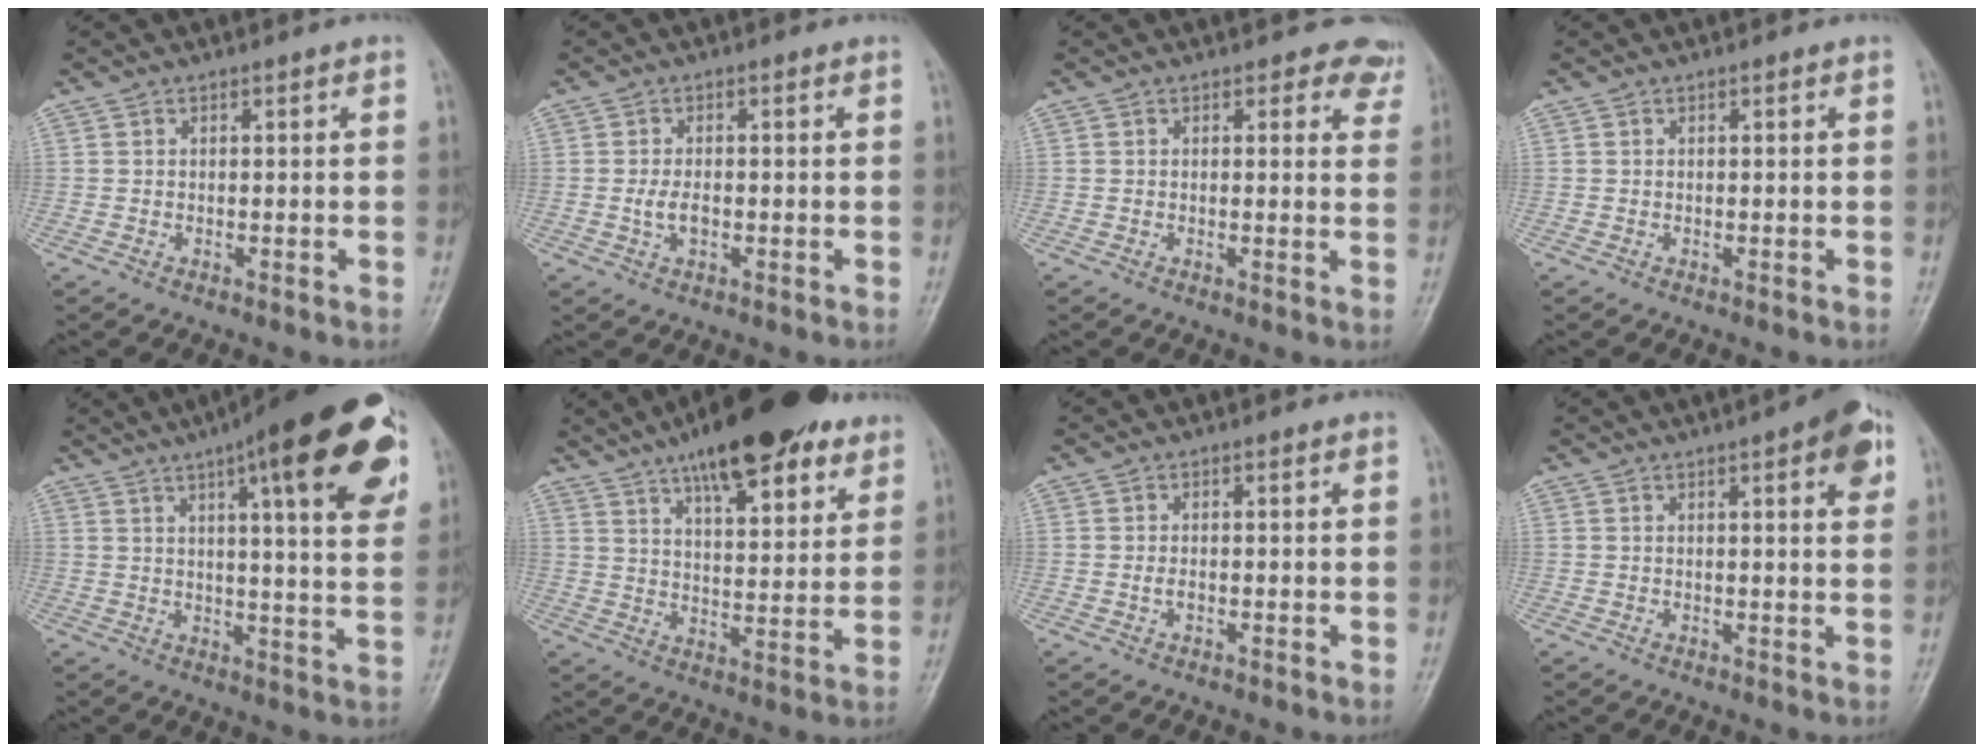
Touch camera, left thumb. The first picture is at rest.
{"total": 3.0, "force": [-0.5, 1.7, 2.4], "torque": [-0.046, 0.000, -0.011]}
{"total": 5.1, "force": [4.2, 2.7, 1.2], "torque": [0.026, -0.019, 0.023]}
{"total": 0.0}
{"total": 22.3, "force": [10.3, 5.1, 19.1], "torque": [-0.242, -0.014, 0.134]}
{"total": 21.0, "force": [13.4, 7.2, 14.4], "torque": [-0.185, -0.034, 0.203]}
{"total": 1.1, "force": [-0.1, 0.7, 0.9], "torque": [-0.015, -0.001, -0.004]}
{"total": 6.3, "force": [2.8, 1.6, 5.4], "torque": [-0.058, -0.005, 0.029]}